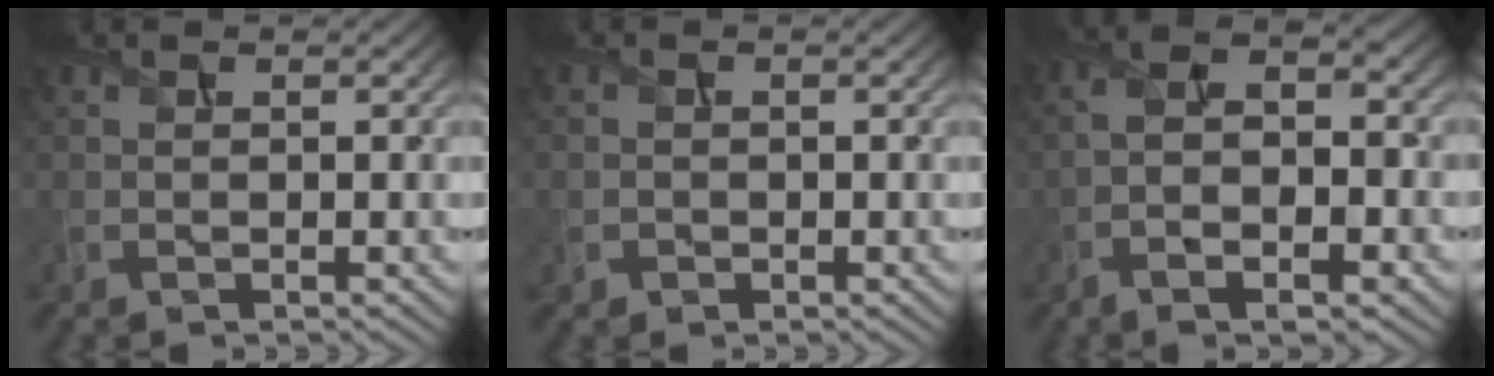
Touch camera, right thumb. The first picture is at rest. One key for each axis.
{"total": 1.3, "fx": -0.5, "fy": 1.1, "fz": 0.1, "tx": 0.003, "ty": -0.006, "tz": -0.012}
{"total": 7.7, "fx": -2.8, "fy": 2.9, "fz": 6.6, "tx": -0.131, "ty": -0.004, "tz": -0.047}